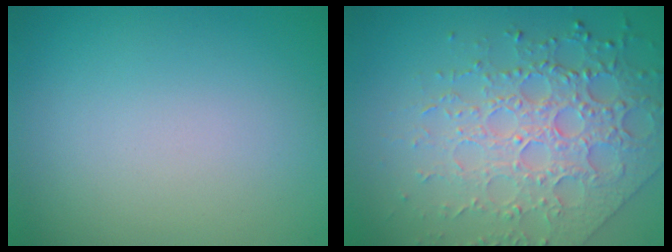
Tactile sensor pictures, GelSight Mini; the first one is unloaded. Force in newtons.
{"total": 7.4, "press": 5.4, "slide": 5.1}